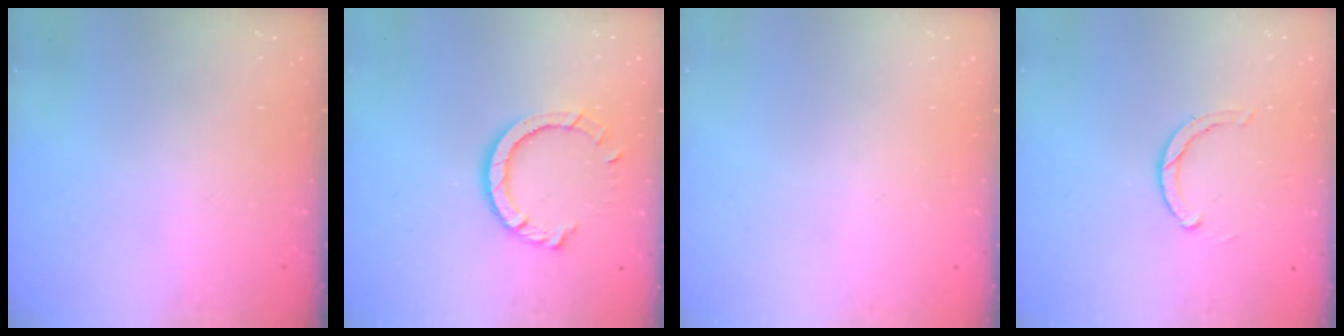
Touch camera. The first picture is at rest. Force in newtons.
{"total": 8.8, "press": 8.7, "slide": 1.0}
{"total": 0.0}
{"total": 2.8, "press": 2.8, "slide": 0.2}